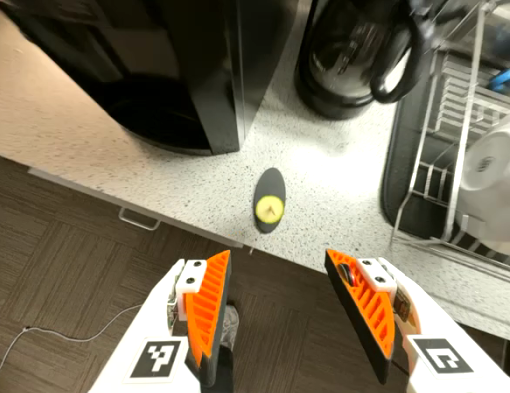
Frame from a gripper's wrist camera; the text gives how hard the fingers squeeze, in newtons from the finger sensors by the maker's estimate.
{"total": 0.0}